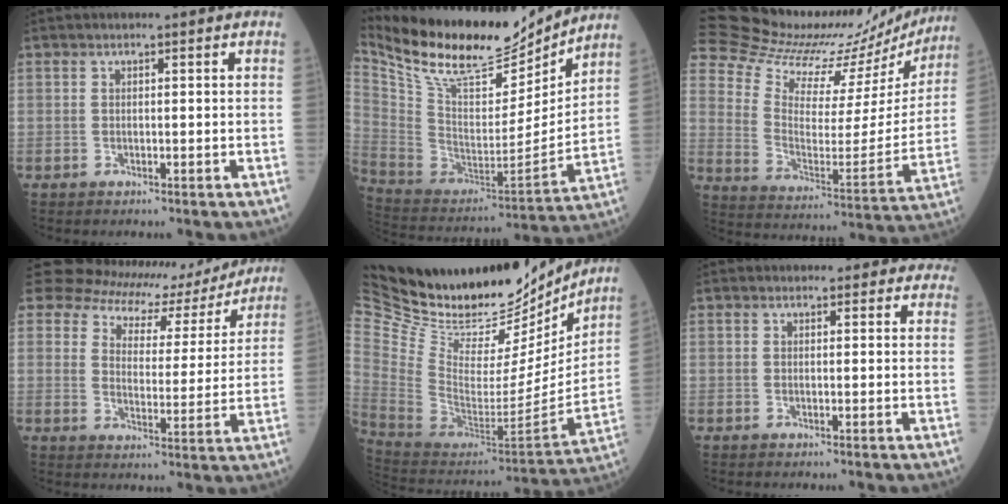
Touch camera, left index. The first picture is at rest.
{"total": 22.1, "force": [19.6, 5.2, 8.8], "torque": [-0.176, -0.020, 0.334]}
{"total": 28.0, "force": [26.6, 5.1, 7.2], "torque": [-0.127, -0.085, 0.369]}
{"total": 15.0, "force": [13.0, 6.5, 3.8], "torque": [-0.051, 0.007, 0.155]}
{"total": 34.8, "force": [29.7, 10.7, 14.8], "torque": [-0.293, -0.032, 0.463]}
{"total": 6.5, "force": [5.8, 2.8, 0.4], "torque": [0.032, 0.004, 0.040]}